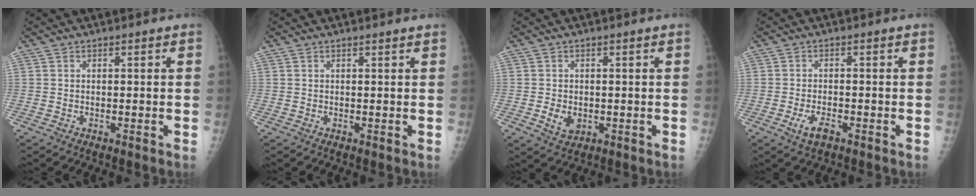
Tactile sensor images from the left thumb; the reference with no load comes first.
{"total": 0.7, "force": [0.7, -0.1, 0.2], "torque": [-0.008, -0.002, 0.009]}
{"total": 3.6, "force": [-0.6, 2.6, 2.4], "torque": [-0.035, -0.002, -0.001]}
{"total": 3.4, "force": [-1.7, 1.6, 2.6], "torque": [-0.052, 0.005, -0.029]}